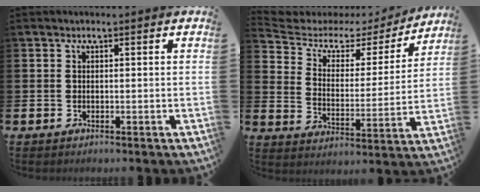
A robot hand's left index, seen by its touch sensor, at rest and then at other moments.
{"total": 5.3, "force": [4.3, 2.8, 1.5], "torque": [-0.062, -0.030, 0.064]}